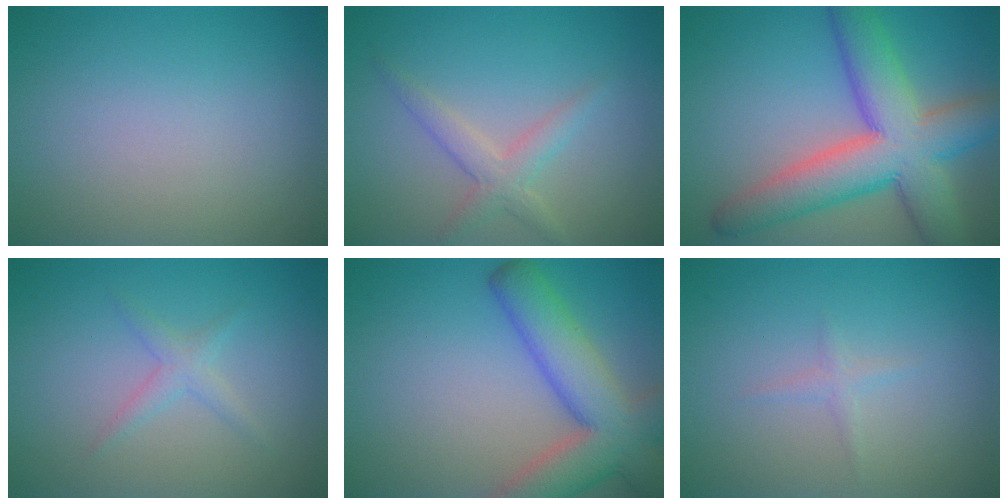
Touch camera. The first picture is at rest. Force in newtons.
{"total": 2.5, "press": 2.5, "slide": 0.0}
{"total": 10.3, "press": 10.3, "slide": 0.3}
{"total": 1.4, "press": 1.4, "slide": 0.1}
{"total": 8.2, "press": 8.2, "slide": 0.5}
{"total": 0.8, "press": 0.8, "slide": 0.1}